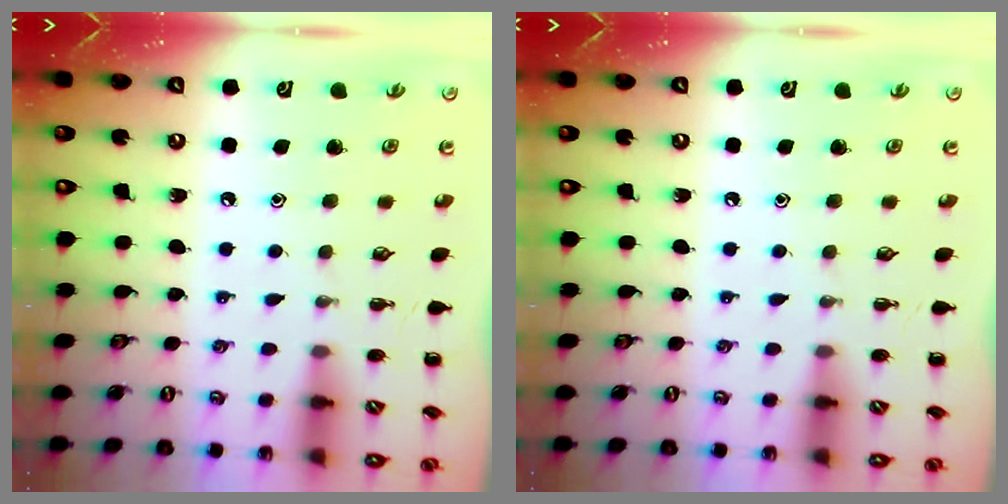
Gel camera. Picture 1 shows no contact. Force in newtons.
{"total": 0.0}